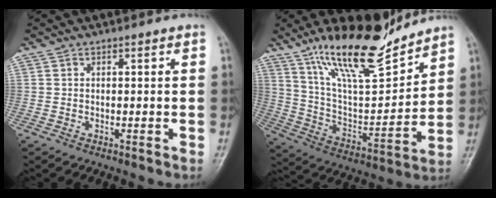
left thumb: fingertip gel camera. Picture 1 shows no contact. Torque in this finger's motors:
{"motor_torque": [0.20, 0.02, 1.42, -1.35, 0.18]}